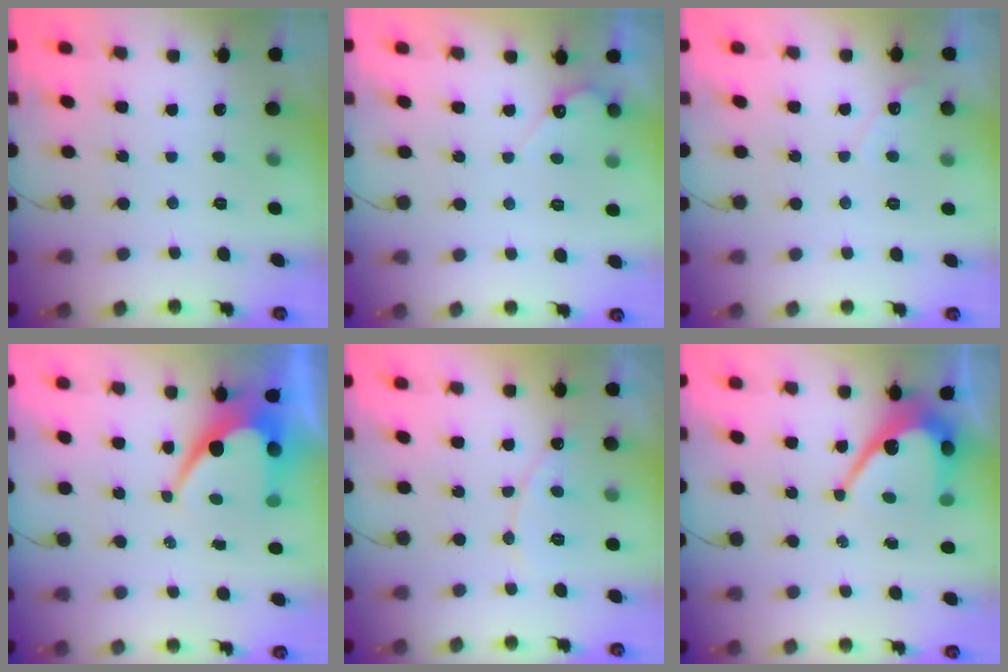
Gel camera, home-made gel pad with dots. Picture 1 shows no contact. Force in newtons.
{"total": 4.0, "press": 3.9, "slide": 0.3}
{"total": 3.3, "press": 3.3, "slide": 0.3}
{"total": 10.2, "press": 10.2, "slide": 0.7}
{"total": 7.4, "press": 7.4, "slide": 0.6}
{"total": 10.2, "press": 10.1, "slide": 0.9}